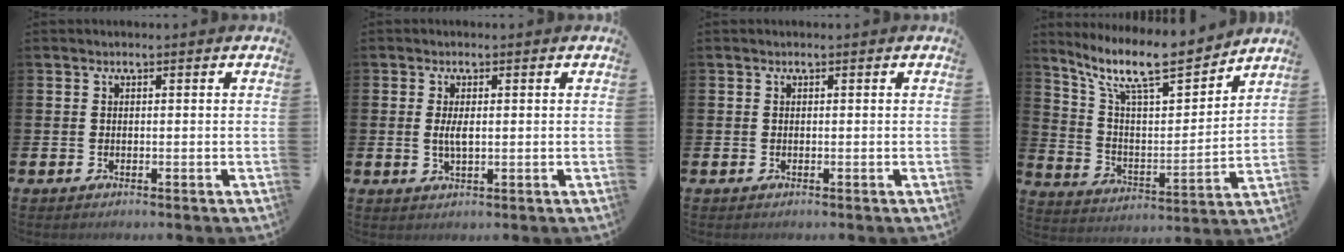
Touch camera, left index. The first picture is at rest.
{"total": 2.4, "force": [0.3, 0.9, 2.3], "torque": [-0.041, 0.001, 0.002]}
{"total": 0.0}
{"total": 11.6, "force": [10.0, 2.5, 5.4], "torque": [-0.134, -0.062, 0.174]}